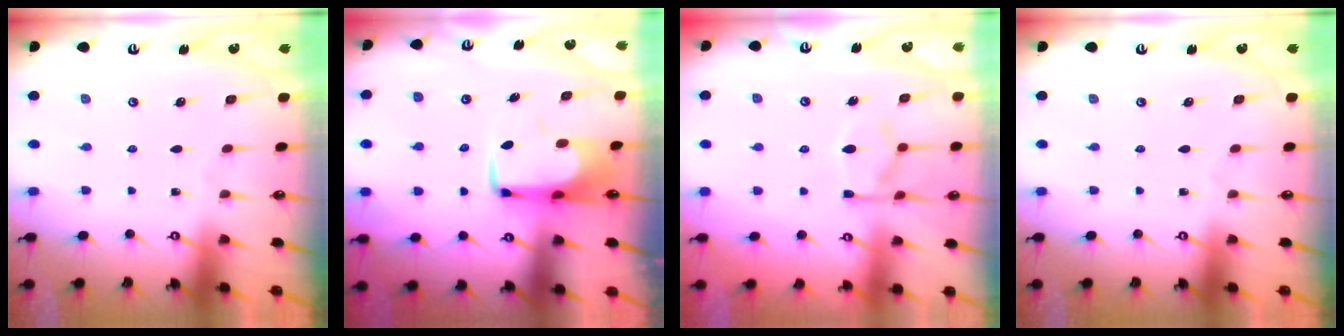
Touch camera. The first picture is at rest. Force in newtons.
{"total": 6.2, "press": 6.0, "slide": 1.2}
{"total": 7.3, "press": 7.1, "slide": 1.6}
{"total": 0.0}